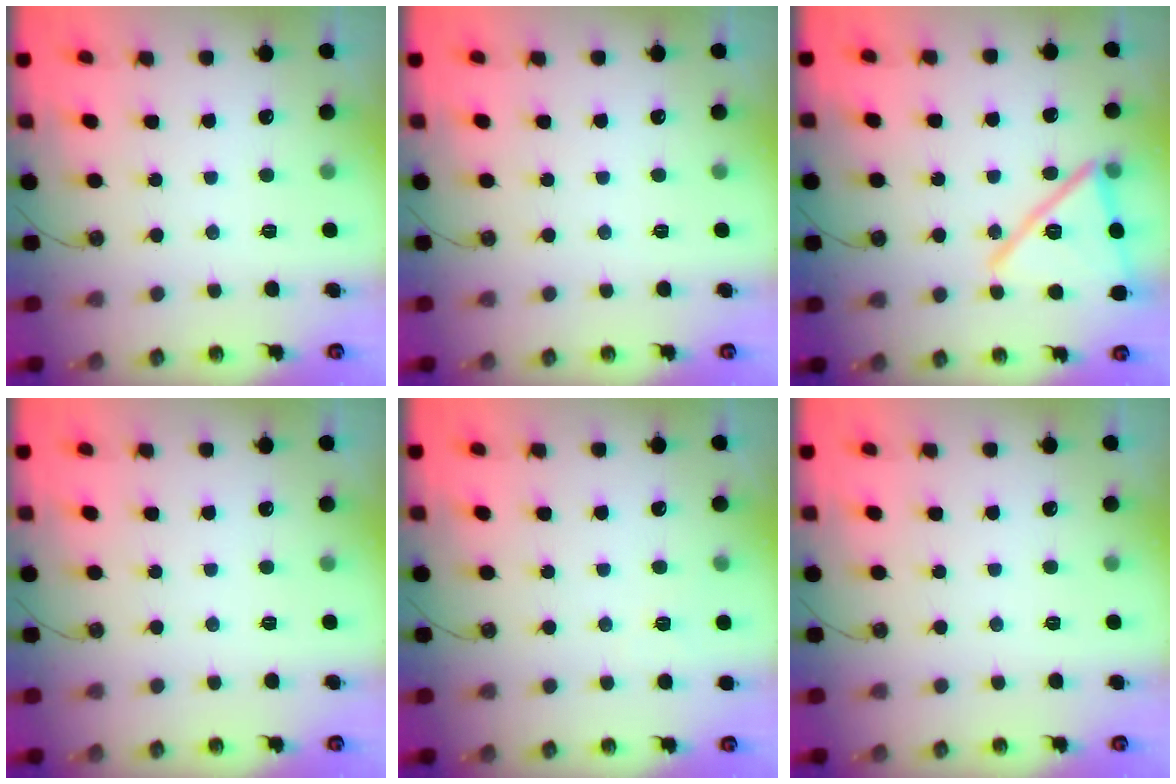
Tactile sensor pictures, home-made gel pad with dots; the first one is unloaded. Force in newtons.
{"total": 0.0}
{"total": 18.6, "press": 18.2, "slide": 4.0}
{"total": 0.0}
{"total": 2.7, "press": 1.7, "slide": 2.1}
{"total": 0.0}